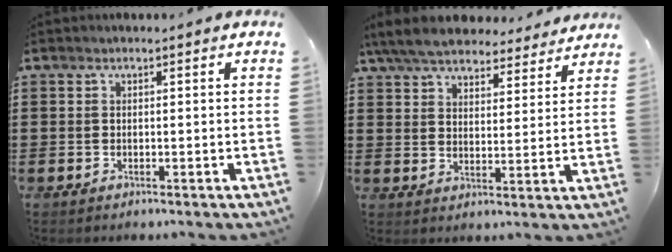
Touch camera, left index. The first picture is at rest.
{"total": 7.0, "force": [6.6, 1.3, 2.0], "torque": [-0.067, -0.026, 0.120]}